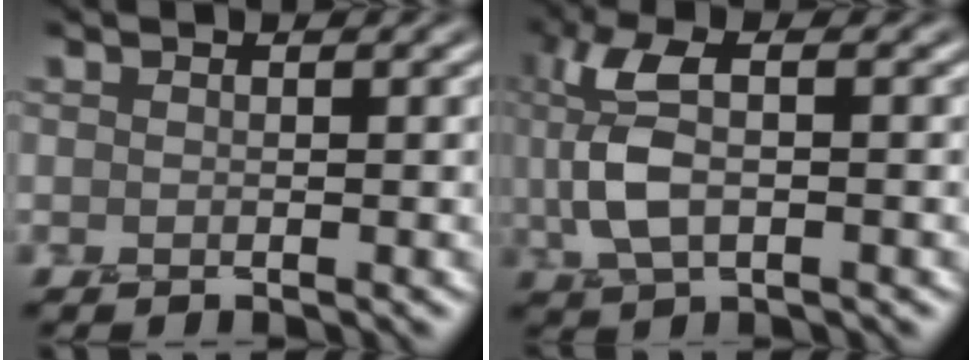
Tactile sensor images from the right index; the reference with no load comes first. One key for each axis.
{"total": 6.0, "fx": 0.8, "fy": 2.8, "fz": 5.2, "tx": -0.121, "ty": 0.006, "tz": 0.011}